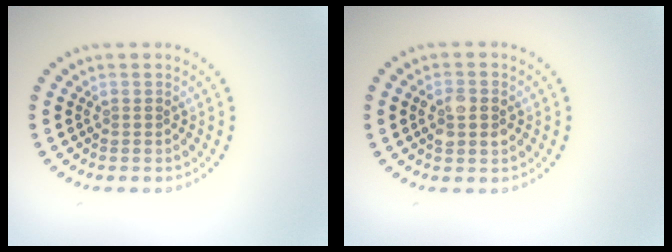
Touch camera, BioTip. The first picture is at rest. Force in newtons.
{"total": 2.4, "press": 2.4, "slide": 0.2}